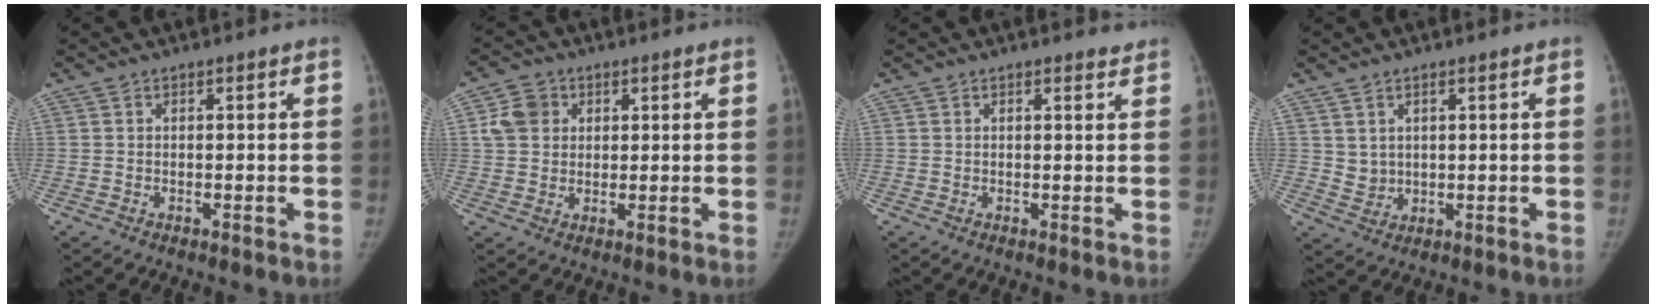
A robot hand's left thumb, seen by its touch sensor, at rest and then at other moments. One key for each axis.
{"total": 5.8, "fx": 1.8, "fy": 4.9, "fz": 2.6, "tx": -0.029, "ty": 0.001, "tz": 0.031}
{"total": 1.3, "fx": 1.2, "fy": 0.3, "fz": 0.5, "tx": -0.003, "ty": -0.007, "tz": 0.015}
{"total": 2.7, "fx": 1.4, "fy": 2.1, "fz": 0.8, "tx": -0.004, "ty": -0.017, "tz": 0.035}